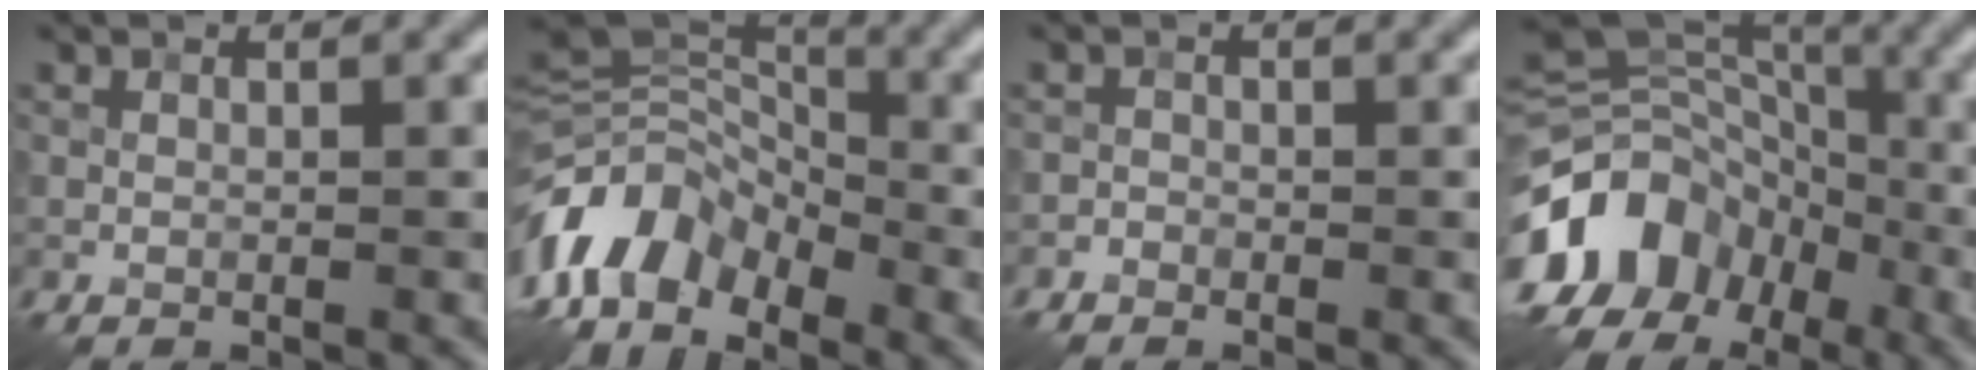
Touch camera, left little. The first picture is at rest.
{"total": 9.1, "force": [-5.0, 5.5, 5.2], "torque": [-0.106, 0.003, -0.115]}
{"total": 0.8, "force": [-0.8, 0.3, 0.0], "torque": [0.001, 0.005, -0.015]}
{"total": 13.4, "force": [-6.4, 10.2, 6.0], "torque": [-0.131, -0.006, -0.115]}